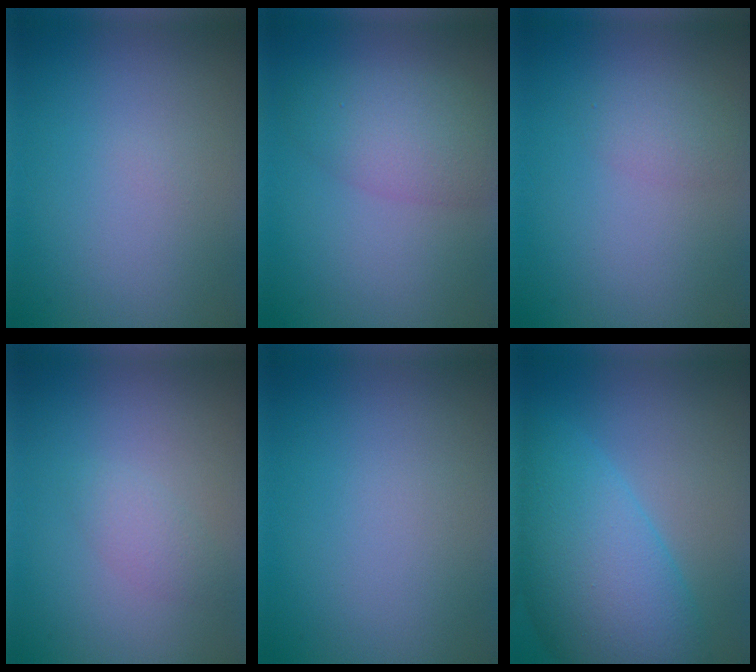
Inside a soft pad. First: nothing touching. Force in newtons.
{"total": 4.5, "press": 4.5, "slide": 0.1}
{"total": 1.6, "press": 1.6, "slide": 0.1}
{"total": 1.4, "press": 1.4, "slide": 0.1}
{"total": 0.0}
{"total": 9.7, "press": 9.7, "slide": 0.3}